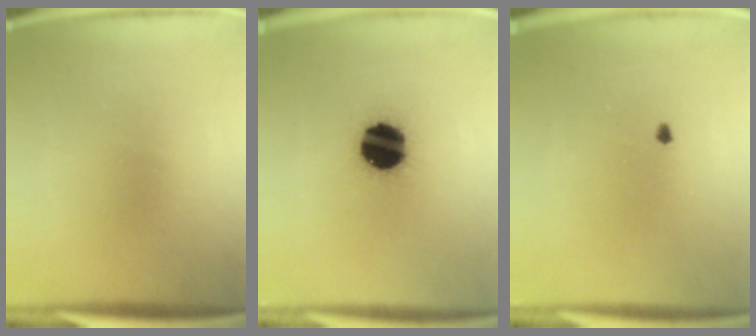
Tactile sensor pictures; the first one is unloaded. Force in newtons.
{"total": 16.6}
{"total": 0.7}